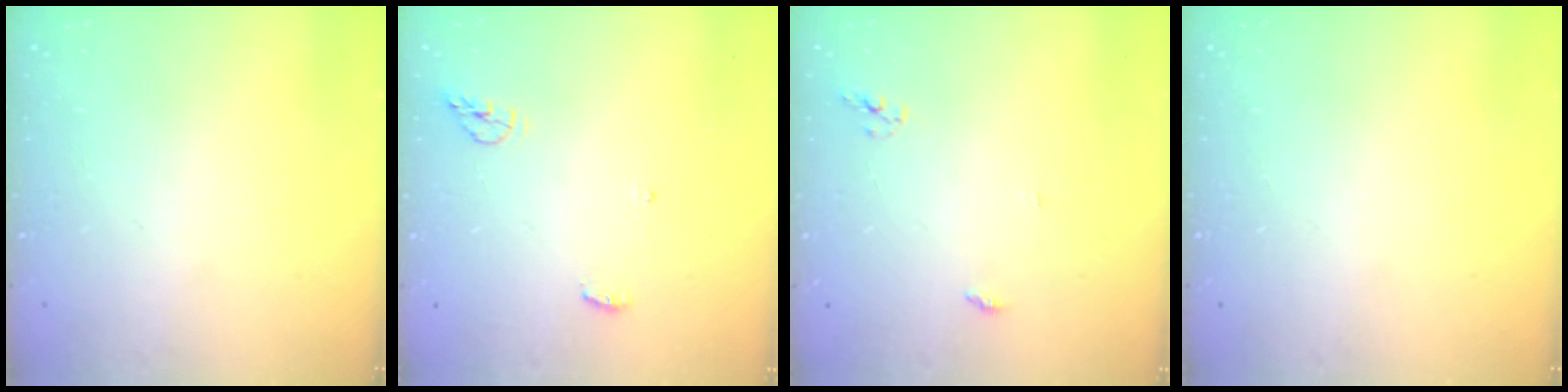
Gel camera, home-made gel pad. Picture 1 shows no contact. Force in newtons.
{"total": 4.1, "press": 3.9, "slide": 1.3}
{"total": 3.8, "press": 3.8, "slide": 0.1}
{"total": 0.0}